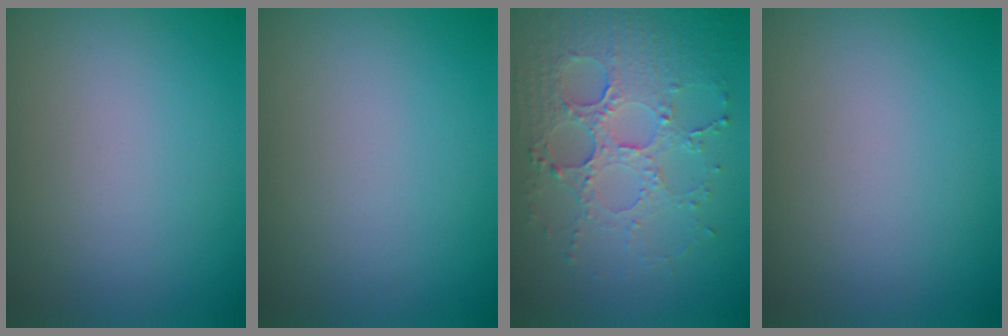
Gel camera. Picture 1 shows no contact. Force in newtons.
{"total": 0.0}
{"total": 4.2, "press": 3.6, "slide": 2.1}
{"total": 0.0}